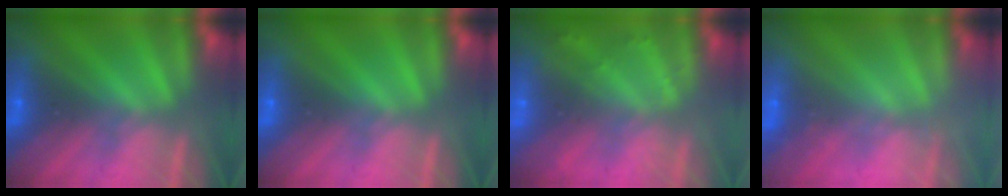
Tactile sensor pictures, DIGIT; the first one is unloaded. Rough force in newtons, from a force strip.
{"total": 0.0}
{"total": 2.1}
{"total": 2.6}